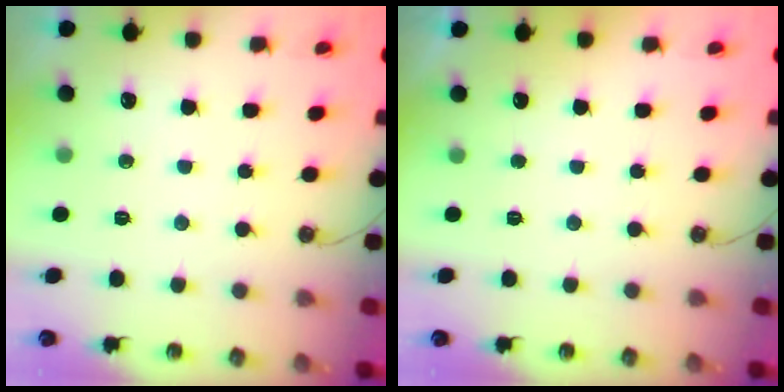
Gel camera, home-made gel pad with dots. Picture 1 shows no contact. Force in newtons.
{"total": 0.0}